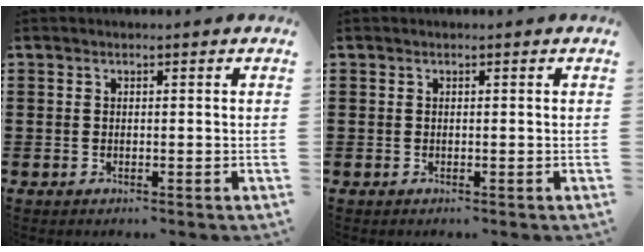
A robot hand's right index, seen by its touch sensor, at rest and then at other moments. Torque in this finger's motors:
{"motor_torque": [-0.17, 0.17, 0.03, -0.01]}